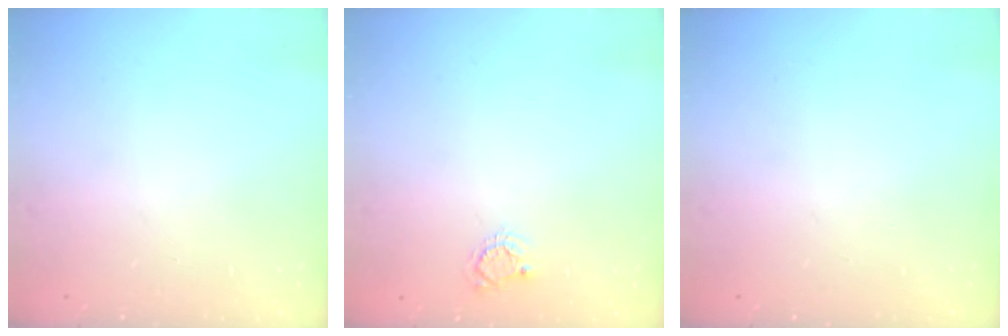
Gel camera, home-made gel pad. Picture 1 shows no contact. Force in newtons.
{"total": 3.8, "press": 3.8, "slide": 0.4}
{"total": 0.0}